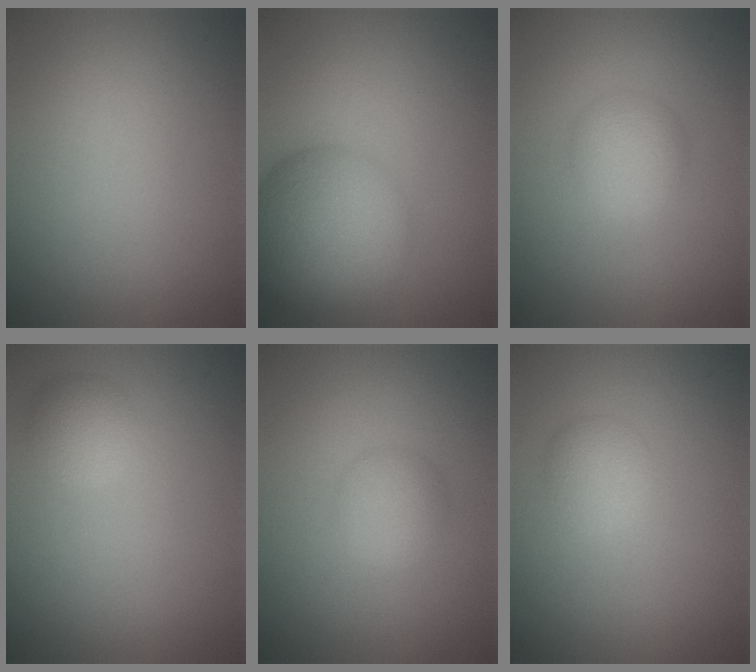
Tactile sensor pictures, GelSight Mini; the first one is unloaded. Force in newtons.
{"total": 8.6, "press": 8.6, "slide": 0.3}
{"total": 2.7, "press": 2.7, "slide": 0.0}
{"total": 2.1, "press": 2.1, "slide": 0.0}
{"total": 2.3, "press": 2.3, "slide": 0.1}
{"total": 2.3, "press": 2.3, "slide": 0.0}